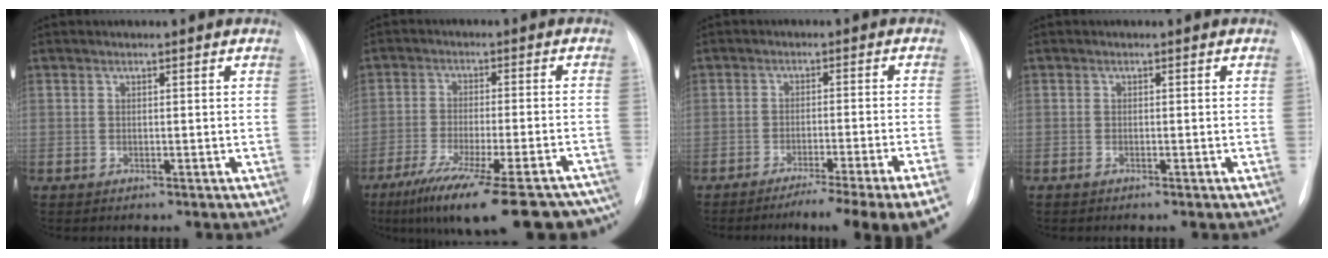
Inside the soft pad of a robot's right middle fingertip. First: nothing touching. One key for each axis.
{"total": 24.6, "fx": -20.1, "fy": 4.0, "fz": 13.6, "tx": -0.153, "ty": -0.020, "tz": -0.276}
{"total": 15.4, "fx": -12.4, "fy": -1.8, "fz": 9.0, "tx": -0.079, "ty": -0.019, "tz": -0.170}
{"total": 0.6, "fx": -0.4, "fy": 0.0, "fz": 0.4, "tx": -0.010, "ty": -0.001, "tz": -0.007}